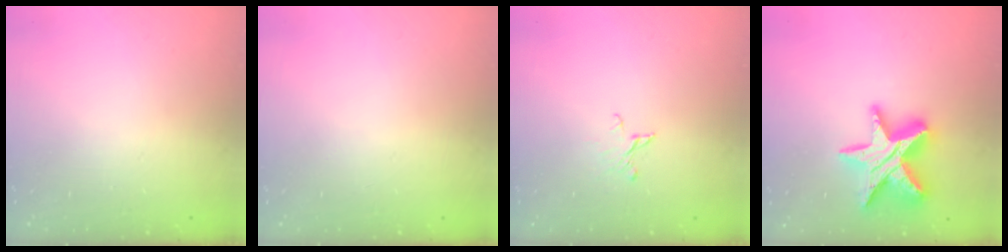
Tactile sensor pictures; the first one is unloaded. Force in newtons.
{"total": 0.0}
{"total": 2.5, "press": 2.5, "slide": 0.2}
{"total": 17.8, "press": 17.7, "slide": 1.3}